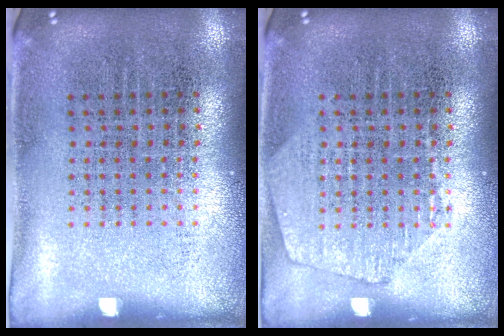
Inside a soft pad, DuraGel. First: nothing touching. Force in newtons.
{"total": 1.5, "press": 1.5, "slide": 0.3}